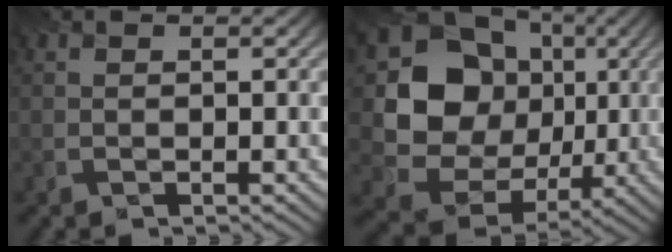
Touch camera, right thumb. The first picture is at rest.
{"total": 17.5, "force": [2.0, 15.4, 8.1], "torque": [-0.202, -0.011, 0.043]}